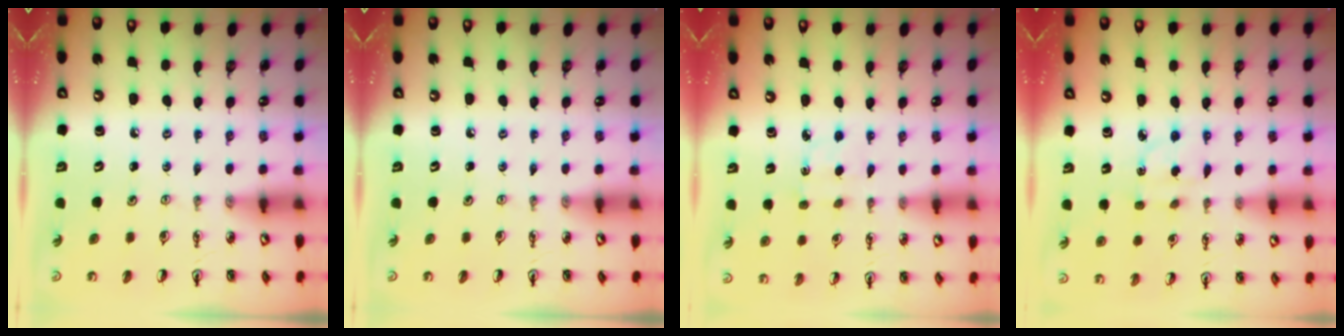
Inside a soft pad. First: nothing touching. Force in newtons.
{"total": 0.0}
{"total": 2.3, "press": 2.3, "slide": 0.4}
{"total": 2.0, "press": 2.0, "slide": 0.4}